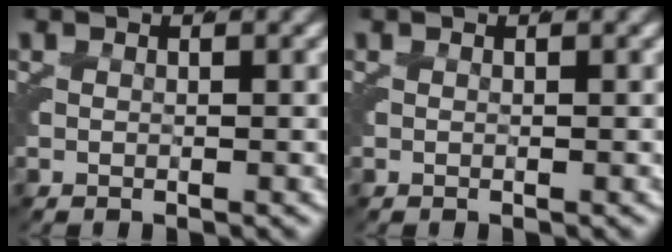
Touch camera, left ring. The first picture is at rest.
{"total": 0.0}